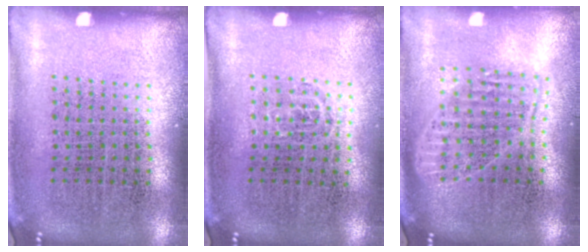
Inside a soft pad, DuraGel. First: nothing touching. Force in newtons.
{"total": 0.6, "press": 0.4, "slide": 0.4}
{"total": 1.8, "press": 1.5, "slide": 0.9}